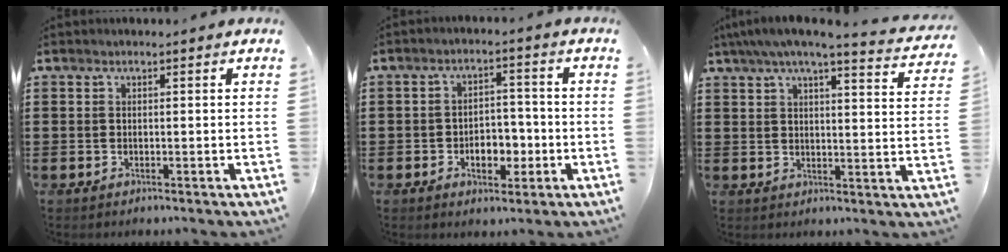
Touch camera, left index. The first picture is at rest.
{"total": 5.2, "force": [-1.8, 3.4, 3.5], "torque": [-0.057, 0.008, -0.035]}
{"total": 5.2, "force": [4.2, 0.2, 3.1], "torque": [-0.079, -0.019, 0.068]}